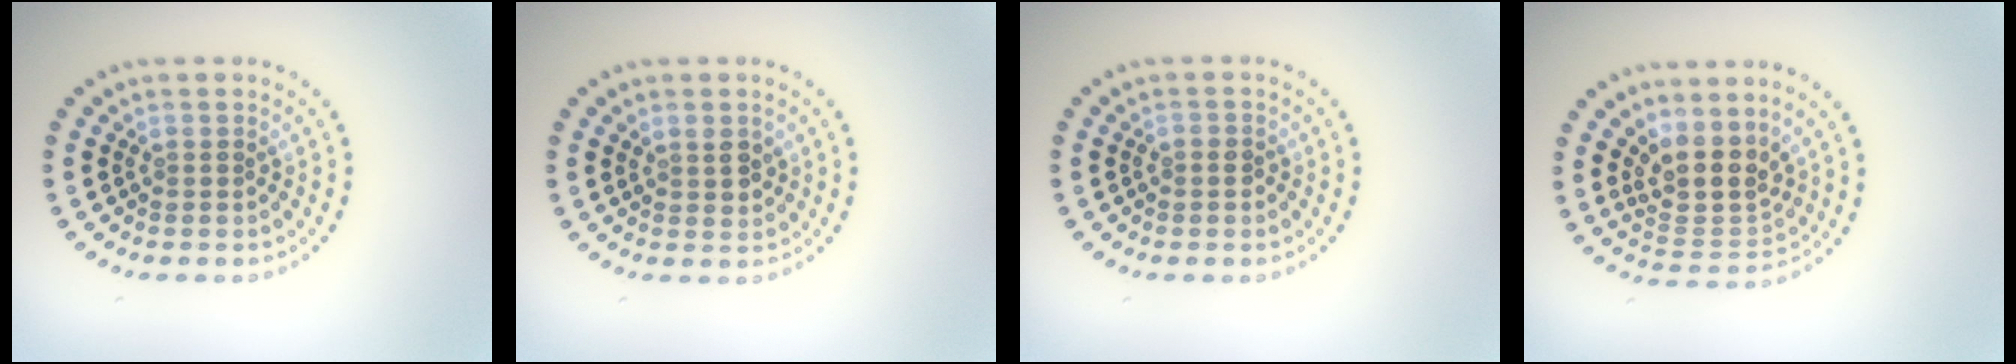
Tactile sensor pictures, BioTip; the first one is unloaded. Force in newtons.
{"total": 1.7, "press": 1.6, "slide": 0.7}
{"total": 0.6, "press": 0.5, "slide": 0.2}
{"total": 3.9, "press": 3.2, "slide": 2.4}